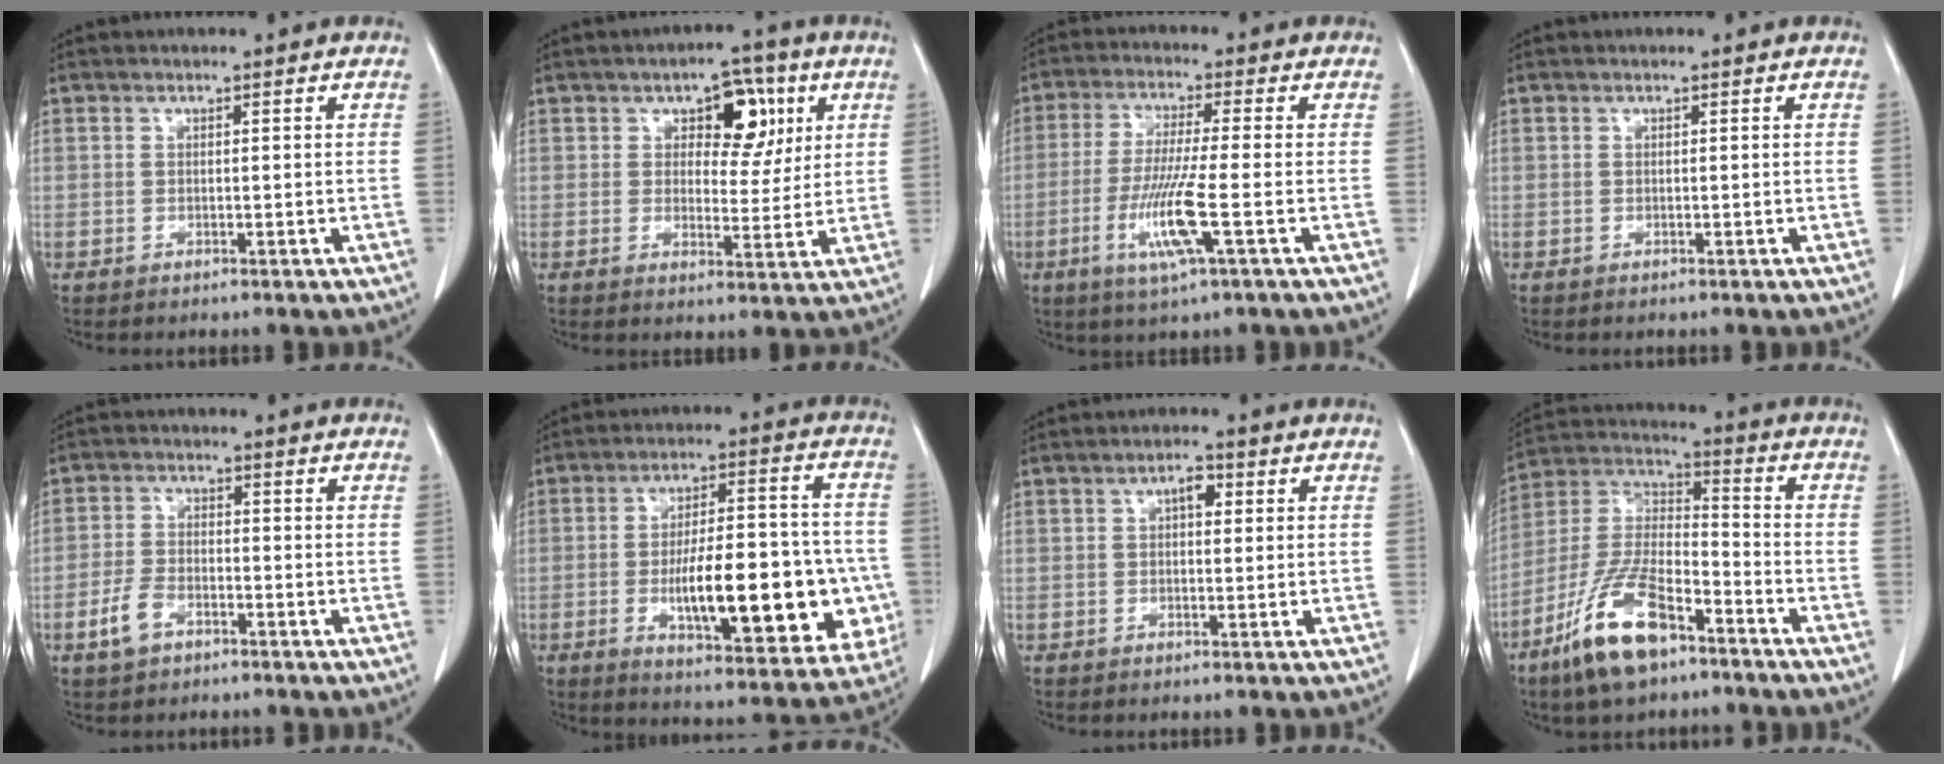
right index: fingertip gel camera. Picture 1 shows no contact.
{"total": 8.0, "force": [3.1, 4.3, 6.0], "torque": [-0.069, 0.017, 0.044]}
{"total": 10.3, "force": [-3.2, -0.2, 9.8], "torque": [-0.203, -0.022, -0.067]}
{"total": 0.0}
{"total": 4.6, "force": [-2.7, 2.4, 2.9], "torque": [-0.068, 0.003, -0.051]}
{"total": 21.5, "force": [-4.6, 6.4, 20.0], "torque": [-0.251, 0.020, -0.049]}
{"total": 2.4, "force": [0.7, 1.1, 2.0], "torque": [-0.030, 0.008, 0.007]}
{"total": 14.6, "force": [-9.1, 4.8, 10.3], "torque": [-0.219, -0.008, -0.172]}